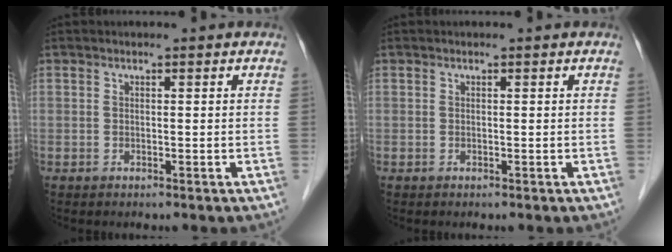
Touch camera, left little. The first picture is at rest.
{"total": 0.0}